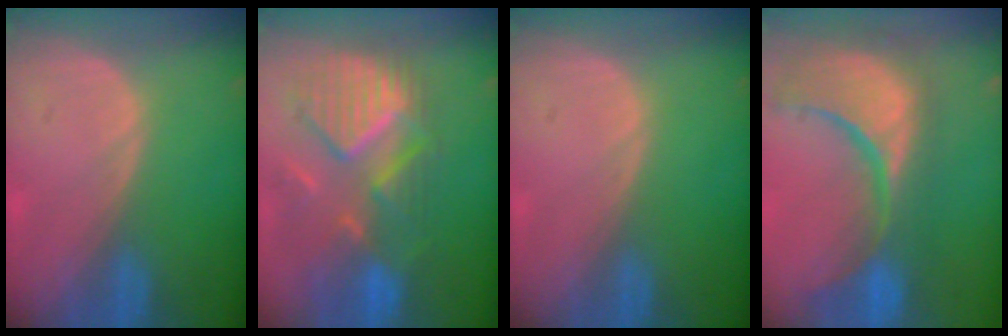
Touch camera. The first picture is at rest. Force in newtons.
{"total": 11.1, "press": 10.0, "slide": 4.9}
{"total": 0.0}
{"total": 15.1, "press": 12.0, "slide": 9.1}